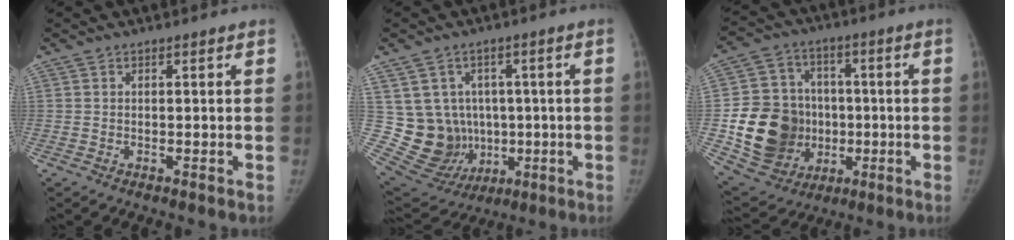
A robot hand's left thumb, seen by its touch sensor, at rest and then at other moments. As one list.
[{"total": 13.5, "force": [0.4, 12.4, 5.4], "torque": [-0.060, 0.012, 0.043]}, {"total": 19.4, "force": [-2.4, 16.1, 10.5], "torque": [-0.160, 0.019, -0.021]}]